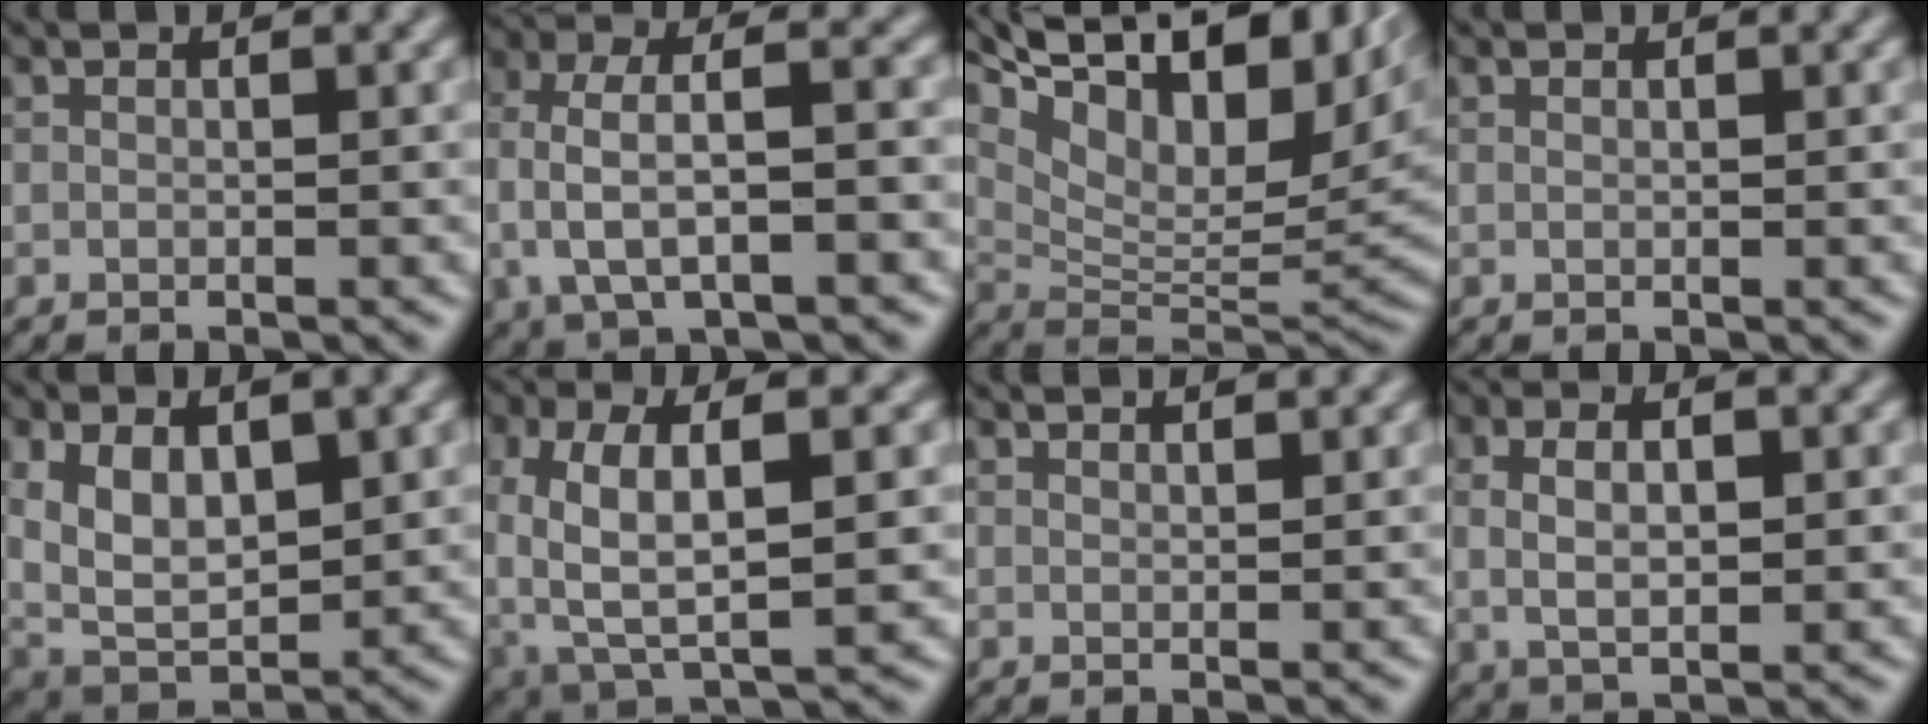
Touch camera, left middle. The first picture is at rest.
{"total": 6.0, "force": [-0.8, 2.4, 5.4], "torque": [-0.107, 0.011, -0.017]}
{"total": 13.8, "force": [7.1, 5.8, 10.3], "torque": [-0.178, 0.030, 0.130]}
{"total": 0.0}
{"total": 7.3, "force": [1.6, 3.9, 6.0], "torque": [-0.127, -0.006, 0.030]}
{"total": 8.7, "force": [0.4, 3.6, 7.9], "torque": [-0.159, 0.003, 0.002]}
{"total": 2.2, "force": [1.8, 0.7, 1.1], "torque": [0.002, 0.006, 0.005]}
{"total": 4.4, "force": [0.8, 1.6, 4.0], "torque": [-0.083, 0.002, 0.014]}